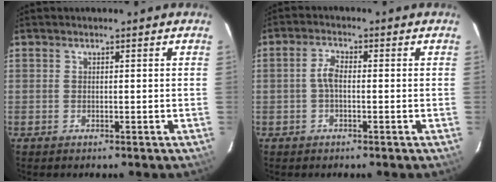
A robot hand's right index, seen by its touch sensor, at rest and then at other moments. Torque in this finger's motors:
{"motor_torque": [0.52, -0.10, 0.25, 0.07]}